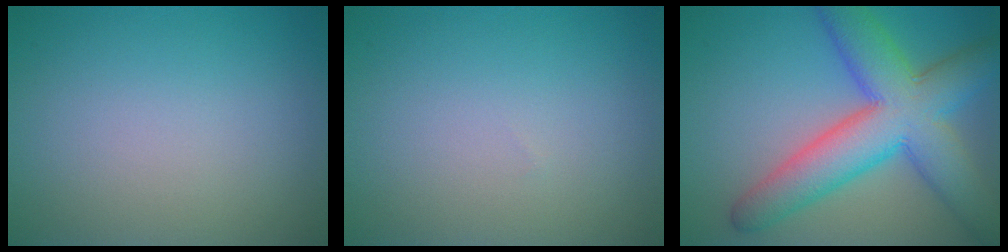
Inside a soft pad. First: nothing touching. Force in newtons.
{"total": 0.0}
{"total": 10.0, "press": 10.0, "slide": 0.2}